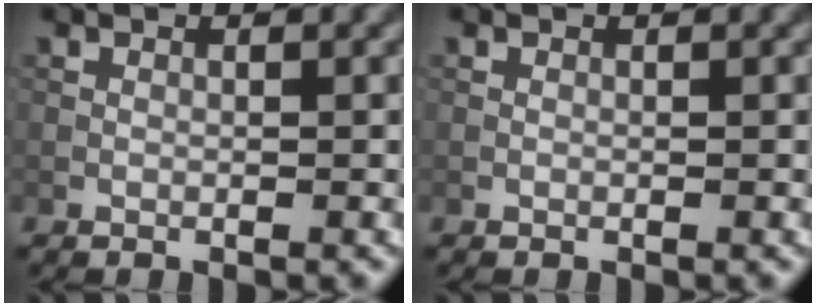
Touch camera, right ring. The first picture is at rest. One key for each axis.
{"total": 0.0}